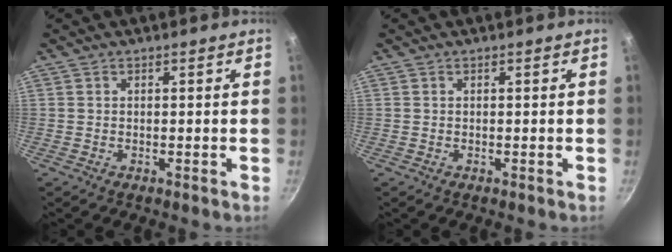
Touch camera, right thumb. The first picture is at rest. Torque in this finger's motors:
{"motor_torque": [-0.02, 0.01, 0.08, -0.08, 0.04]}